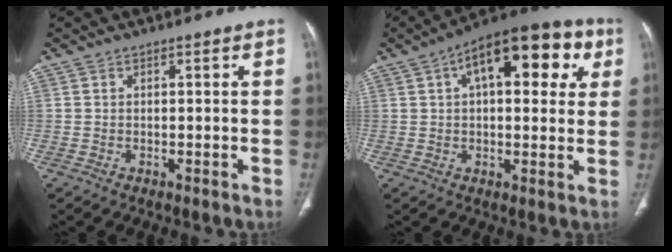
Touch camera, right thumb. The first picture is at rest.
{"total": 19.4, "force": [6.8, 9.1, 15.7], "torque": [-0.184, 0.024, 0.089]}